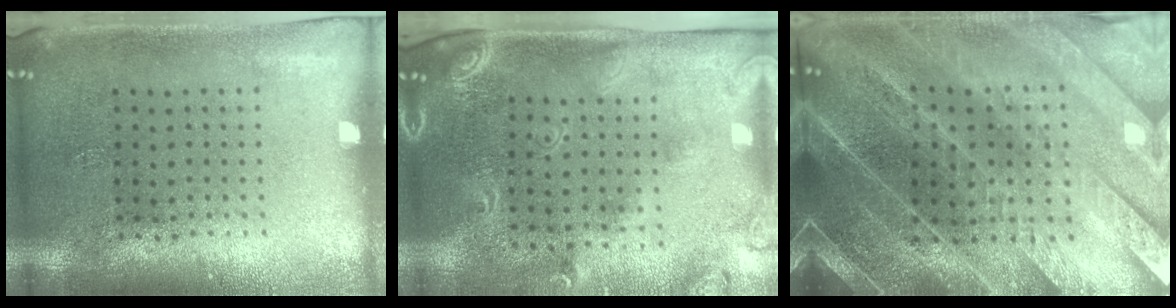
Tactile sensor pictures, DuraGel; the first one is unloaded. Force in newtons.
{"total": 2.4, "press": 1.7, "slide": 1.7}
{"total": 4.0, "press": 3.7, "slide": 1.6}